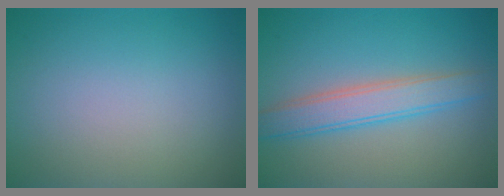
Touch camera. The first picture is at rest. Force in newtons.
{"total": 3.8, "press": 3.8, "slide": 0.2}